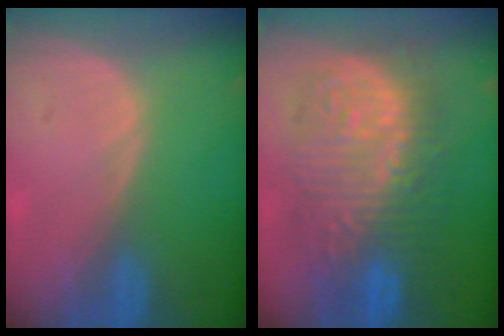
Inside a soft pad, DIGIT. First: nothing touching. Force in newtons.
{"total": 13.1, "press": 13.1, "slide": 1.2}